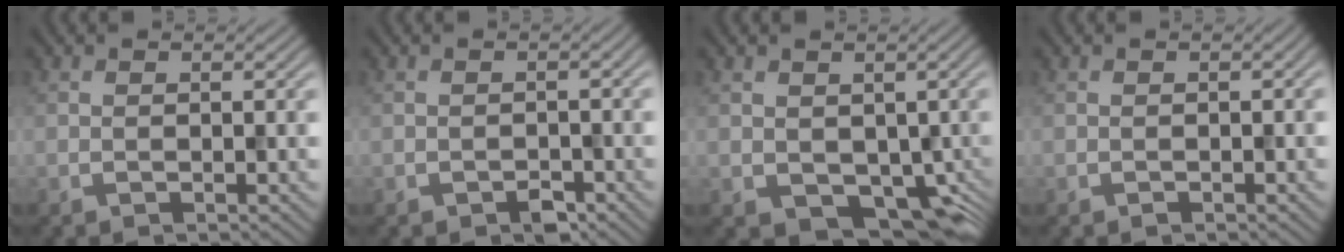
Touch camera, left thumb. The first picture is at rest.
{"total": 2.0, "force": [-1.2, 1.0, 1.2], "torque": [-0.020, -0.003, -0.020]}
{"total": 6.0, "force": [-0.7, 4.5, 3.9], "torque": [-0.077, -0.031, -0.003]}
{"total": 0.6, "force": [-0.3, 0.3, 0.4], "torque": [-0.005, 0.000, -0.003]}